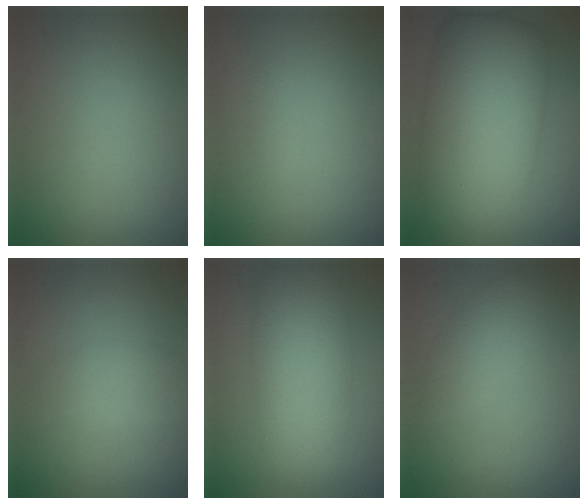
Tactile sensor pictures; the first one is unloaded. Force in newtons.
{"total": 0.7, "press": 0.7, "slide": 0.0}
{"total": 12.9, "press": 12.9, "slide": 0.1}
{"total": 1.2, "press": 1.2, "slide": 0.2}
{"total": 6.4, "press": 6.4, "slide": 0.5}
{"total": 2.8, "press": 2.8, "slide": 0.1}